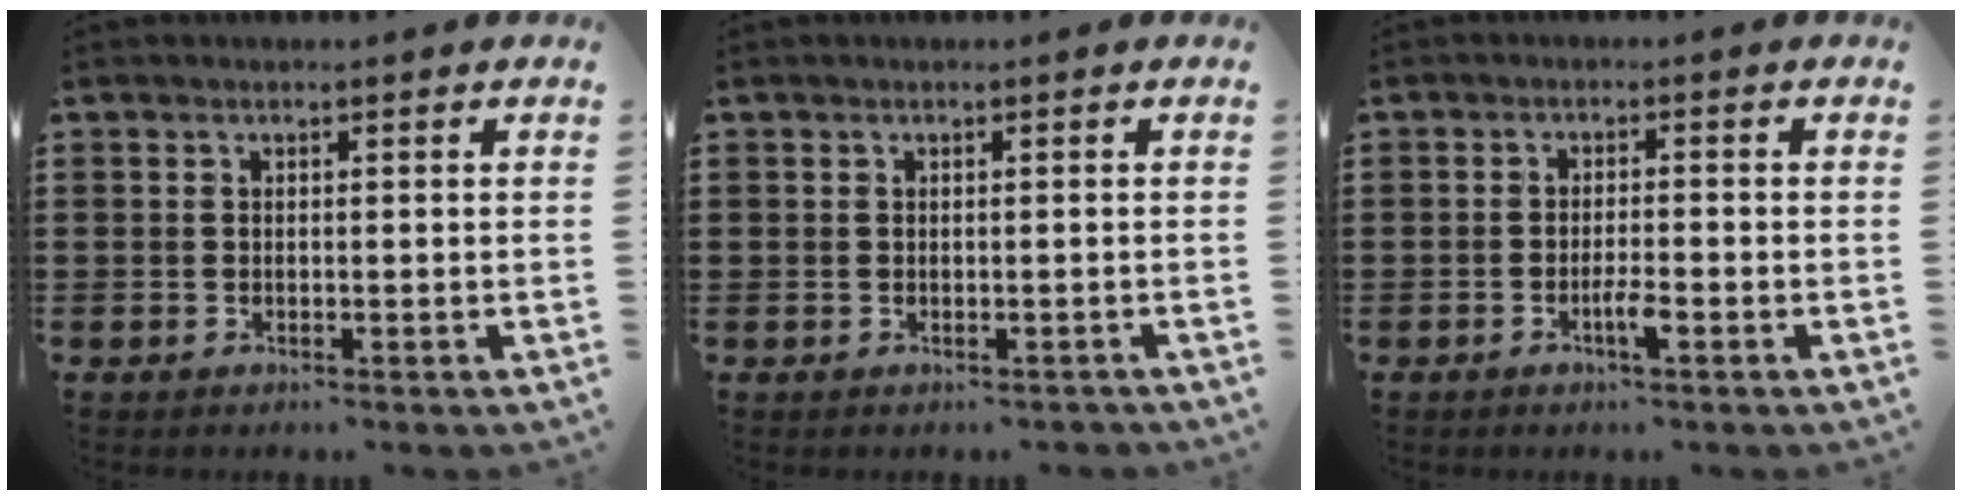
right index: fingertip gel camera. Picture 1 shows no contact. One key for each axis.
{"total": 0.5, "fx": -0.1, "fy": 0.5, "fz": 0.1, "tx": -0.004, "ty": 0.003, "tz": -0.003}
{"total": 2.8, "fx": -1.4, "fy": 0.3, "fz": 2.4, "tx": -0.042, "ty": 0.000, "tz": -0.024}